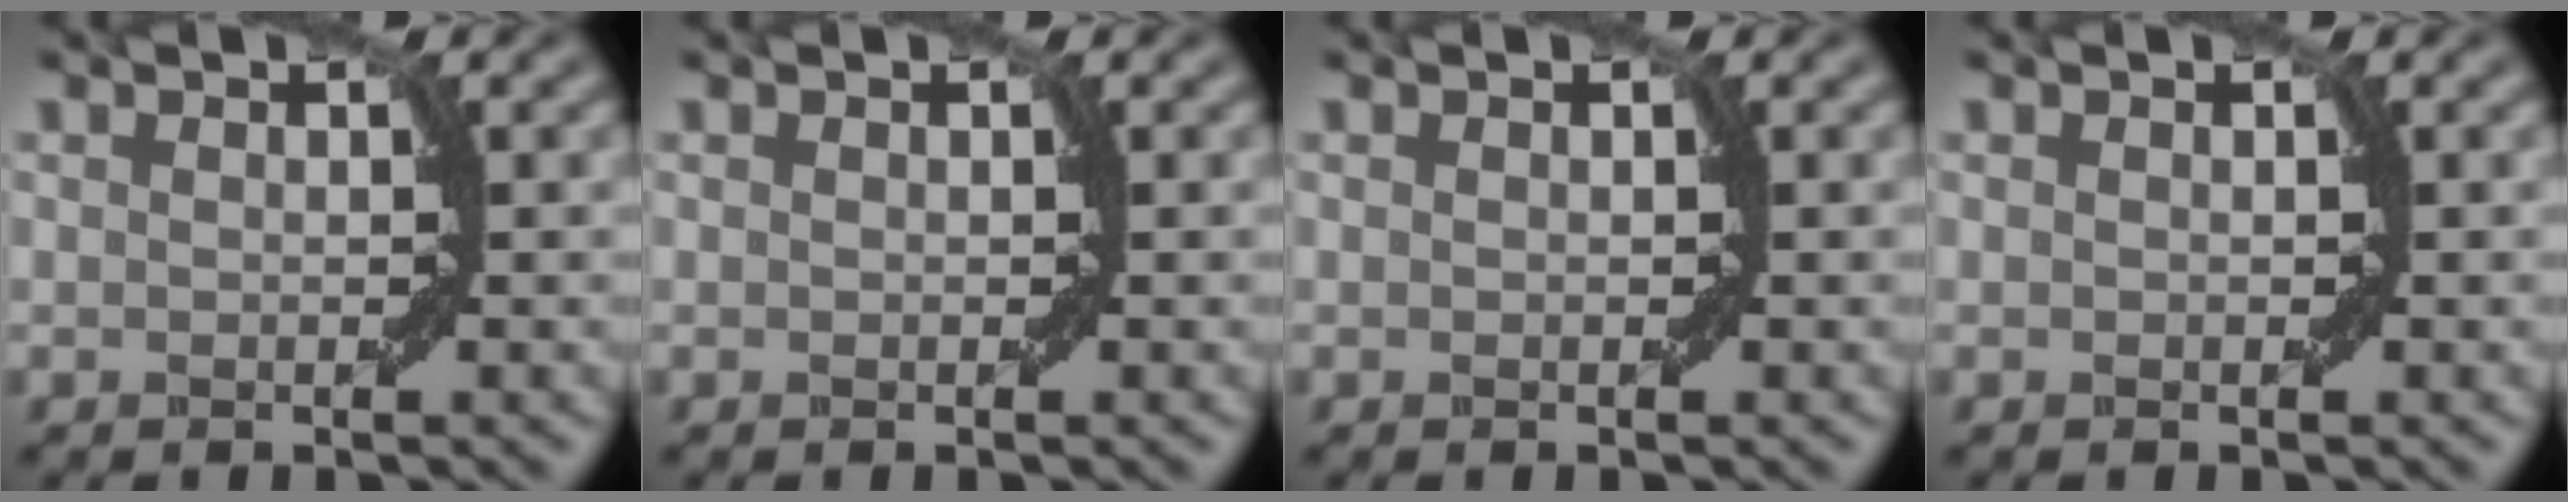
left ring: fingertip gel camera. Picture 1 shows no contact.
{"total": 0.0}
{"total": 0.0}
{"total": 0.0}